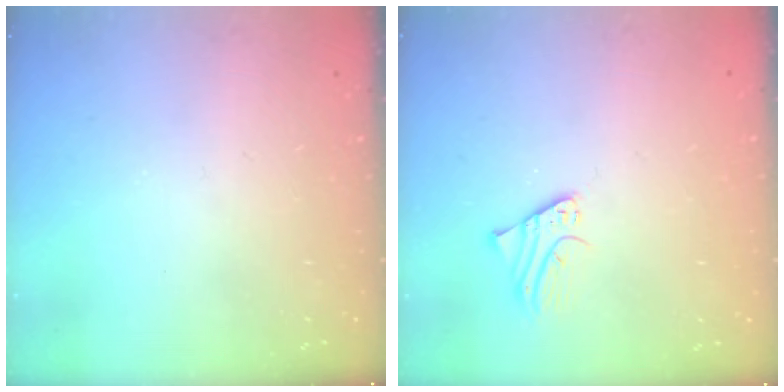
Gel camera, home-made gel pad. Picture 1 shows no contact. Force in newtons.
{"total": 1.9, "press": 1.9, "slide": 0.1}